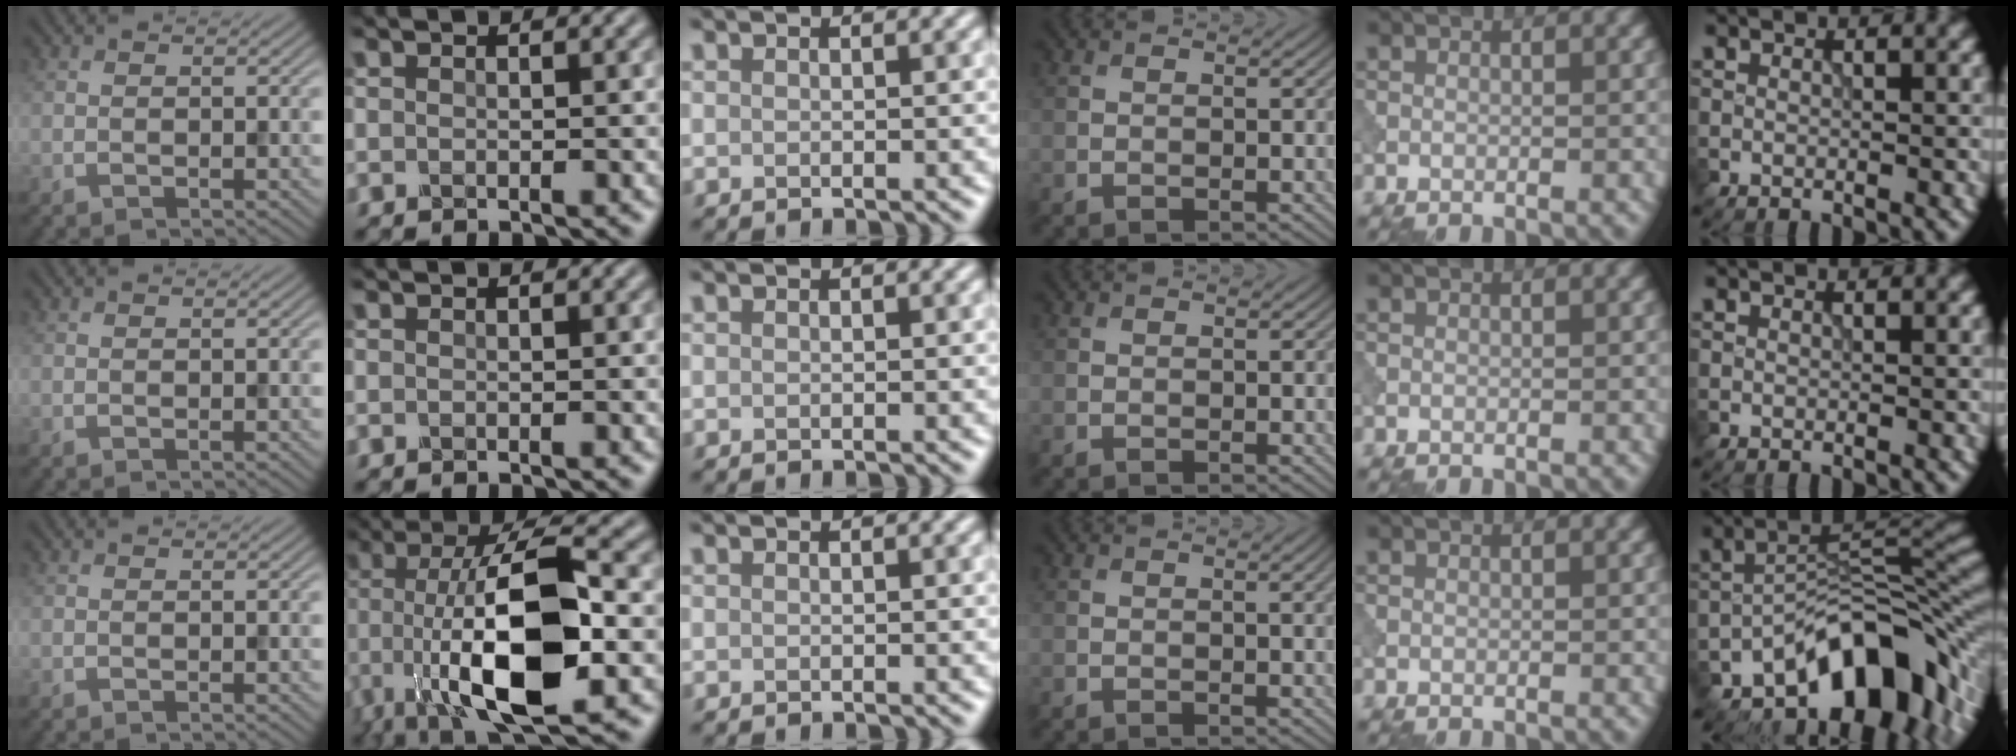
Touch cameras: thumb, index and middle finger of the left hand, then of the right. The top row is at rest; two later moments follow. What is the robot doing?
{"motion": "dispense", "object": "dispenser bottle"}